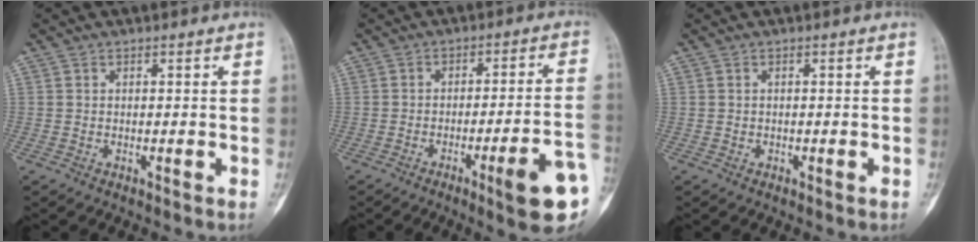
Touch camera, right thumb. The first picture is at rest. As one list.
[{"total": 12.9, "force": [-5.4, 1.4, 11.6], "torque": [-0.143, 0.021, -0.071]}, {"total": 0.0}]